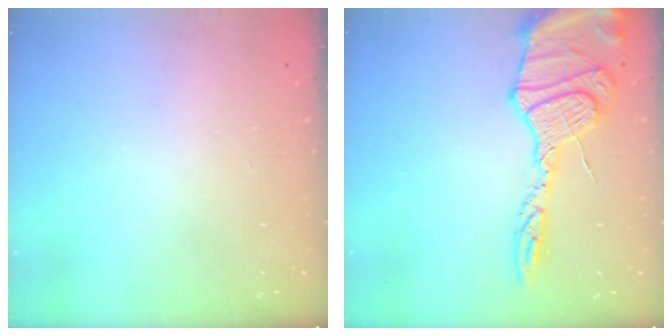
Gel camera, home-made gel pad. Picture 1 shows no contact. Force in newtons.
{"total": 19.5, "press": 19.4, "slide": 1.9}